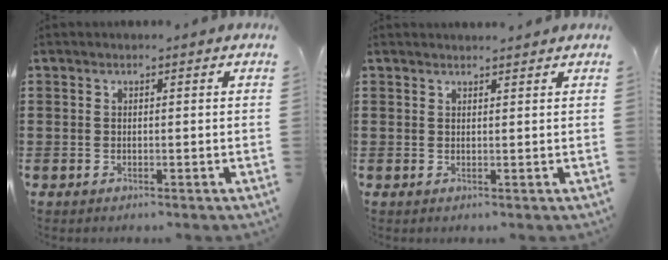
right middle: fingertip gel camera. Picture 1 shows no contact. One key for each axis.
{"total": 1.1, "fx": 1.0, "fy": -0.1, "fz": 0.1, "tx": 0.003, "ty": -0.005, "tz": 0.018}